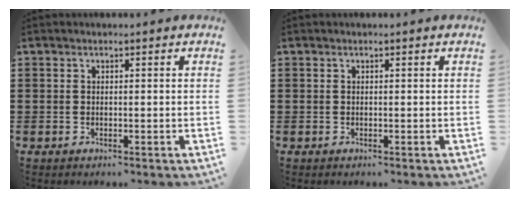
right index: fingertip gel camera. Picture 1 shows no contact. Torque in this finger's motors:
{"motor_torque": [-0.37, 0.27, -0.01, -0.03]}